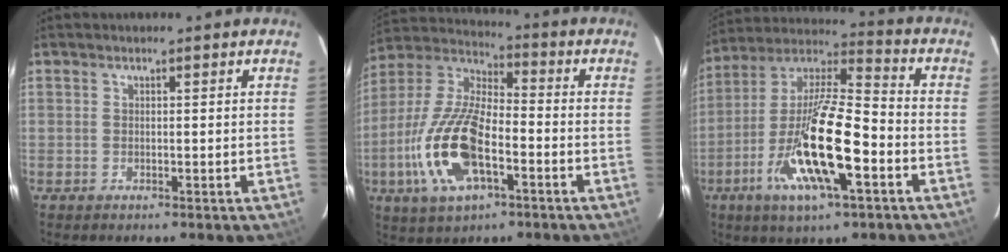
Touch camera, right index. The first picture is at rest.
{"total": 18.1, "force": [-6.0, 7.7, 15.3], "torque": [-0.333, -0.009, -0.116]}
{"total": 20.5, "force": [-7.8, 4.9, 18.3], "torque": [-0.358, -0.026, -0.151]}